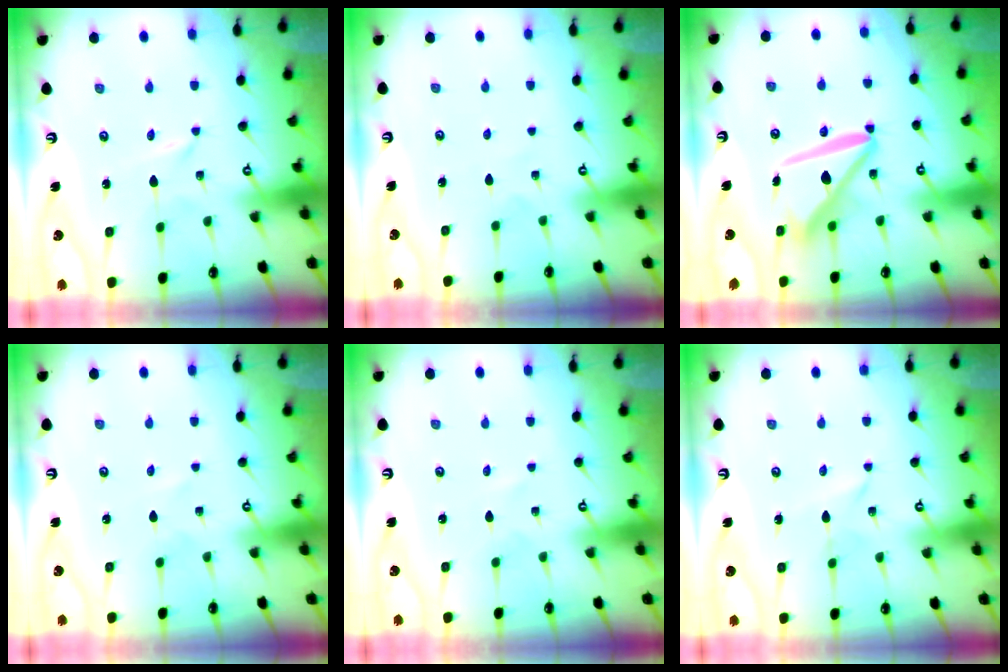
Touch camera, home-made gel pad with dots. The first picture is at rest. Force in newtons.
{"total": 2.9, "press": 2.9, "slide": 0.3}
{"total": 14.3, "press": 14.1, "slide": 1.8}
{"total": 0.0}
{"total": 0.0}
{"total": 1.6, "press": 1.5, "slide": 0.2}